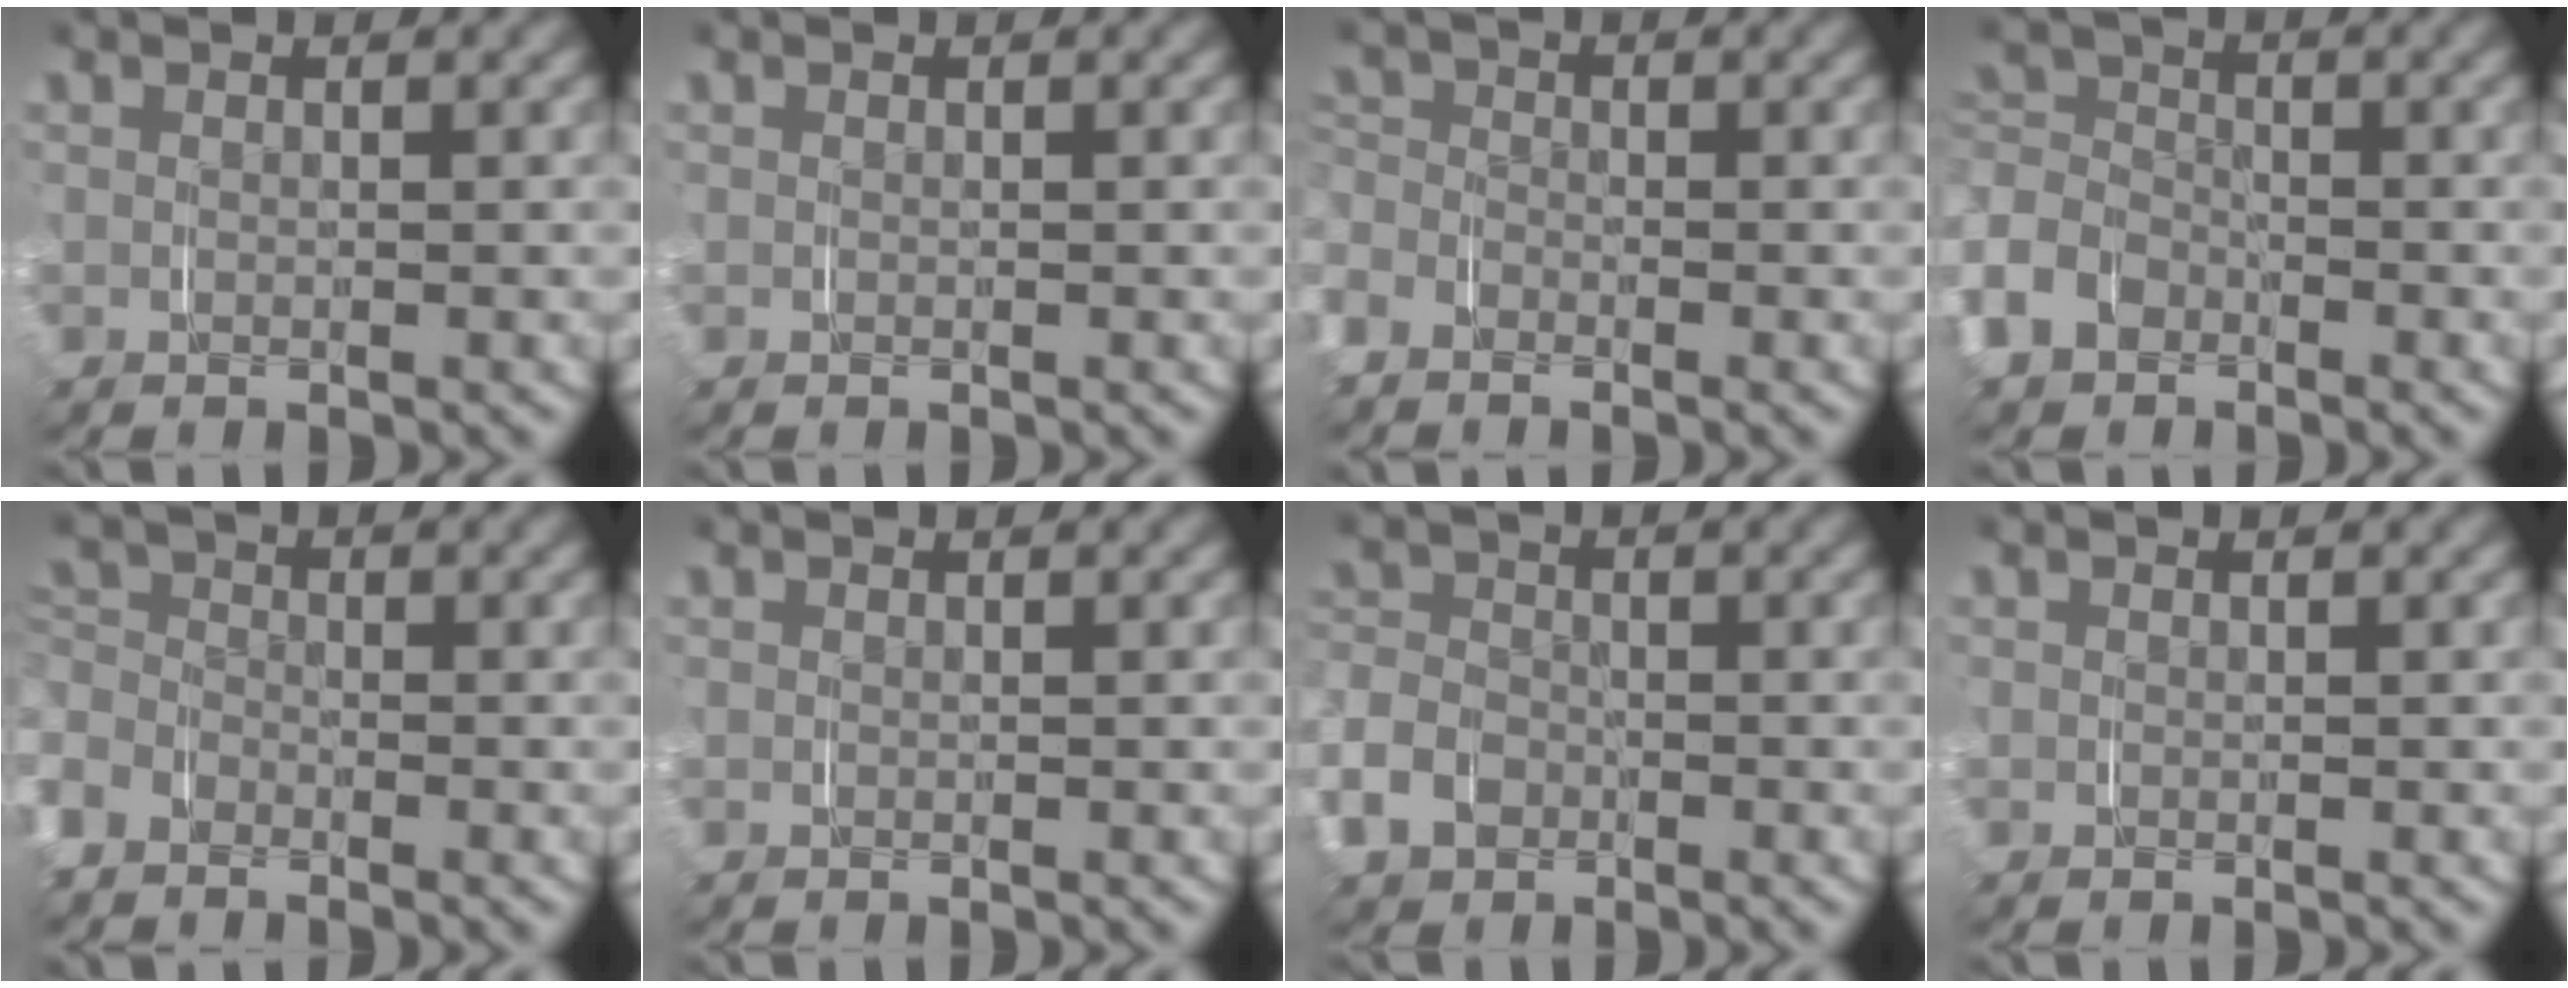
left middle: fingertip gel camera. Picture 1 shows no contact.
{"total": 0.0}
{"total": 2.5, "force": [-2.1, 1.0, -0.8], "torque": [0.017, -0.001, -0.046]}
{"total": 3.6, "force": [-2.6, 2.4, -0.9], "torque": [0.009, -0.006, -0.052]}
{"total": 2.5, "force": [-1.9, 1.1, -1.1], "torque": [0.021, 0.000, -0.045]}
{"total": 0.0}
{"total": 2.4, "force": [-1.8, 1.5, -0.7], "torque": [0.024, 0.005, -0.039]}
{"total": 0.0}